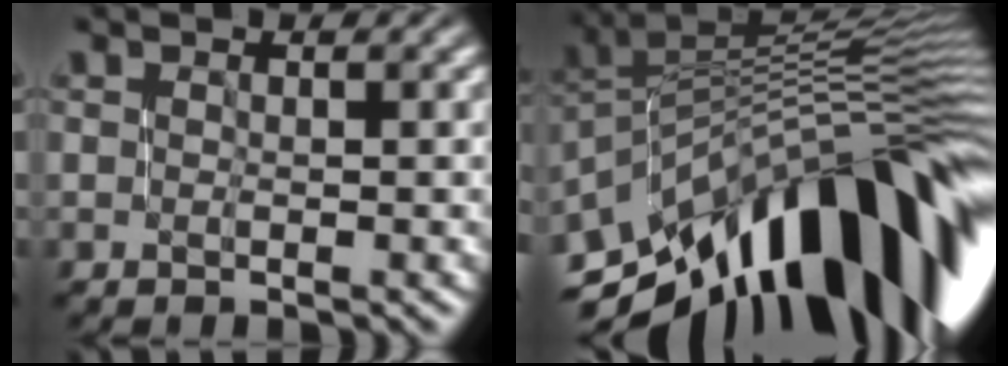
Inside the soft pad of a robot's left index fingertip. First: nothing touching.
{"total": 14.6, "force": [-7.0, 7.1, 10.7], "torque": [-0.148, 0.039, -0.136]}